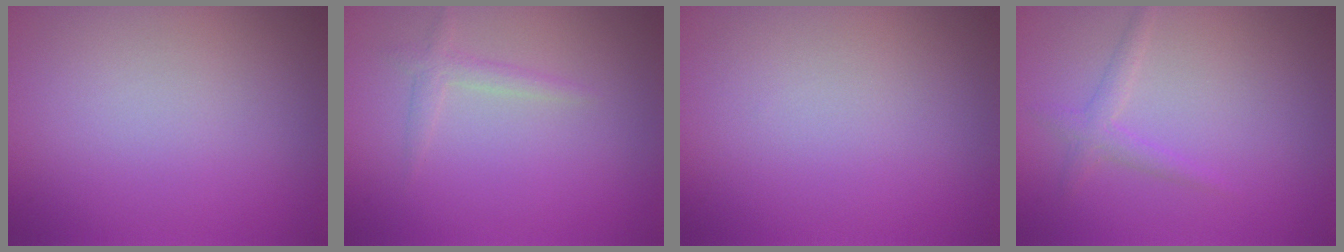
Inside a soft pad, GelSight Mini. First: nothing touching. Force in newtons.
{"total": 1.3, "press": 1.3, "slide": 0.0}
{"total": 0.0}
{"total": 1.5, "press": 1.5, "slide": 0.0}